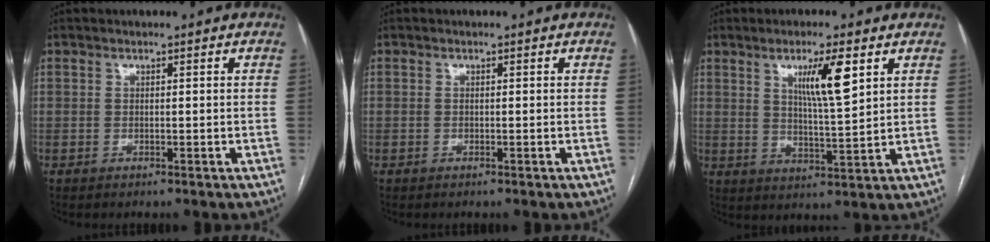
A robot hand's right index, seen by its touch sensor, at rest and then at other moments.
{"total": 0.0}
{"total": 7.8, "force": [3.5, 0.5, 7.0], "torque": [-0.122, -0.007, 0.061]}